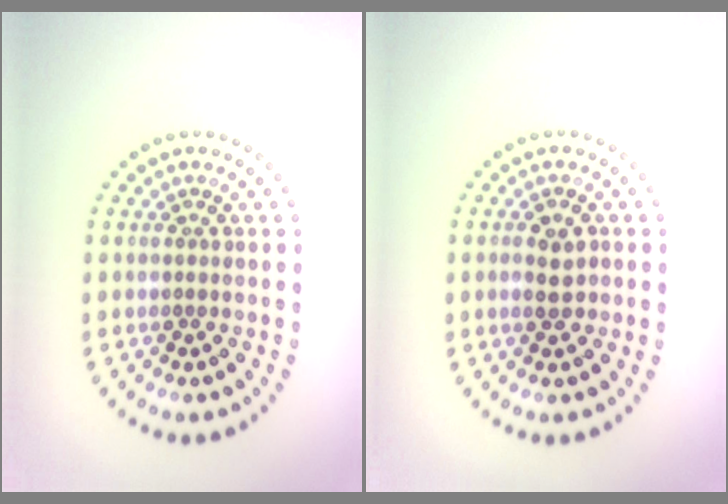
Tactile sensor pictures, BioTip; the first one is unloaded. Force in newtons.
{"total": 1.9, "press": 1.9, "slide": 0.2}